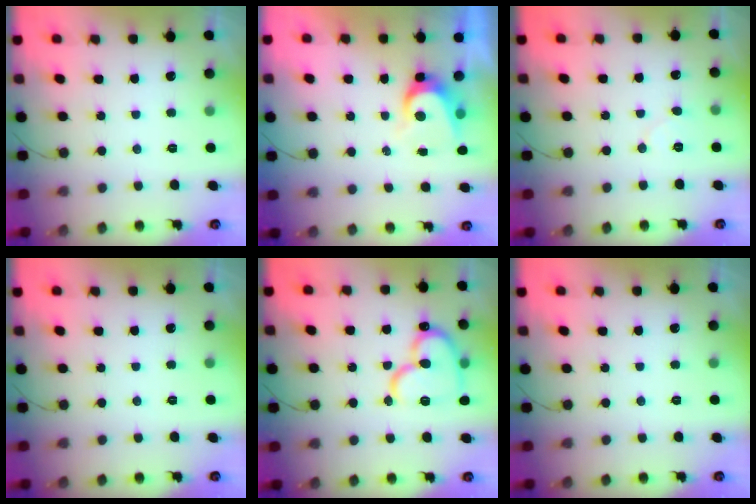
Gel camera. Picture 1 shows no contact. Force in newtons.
{"total": 6.5, "press": 6.4, "slide": 0.7}
{"total": 5.1, "press": 5.1, "slide": 0.5}
{"total": 0.0}
{"total": 17.3, "press": 17.1, "slide": 2.2}
{"total": 0.0}